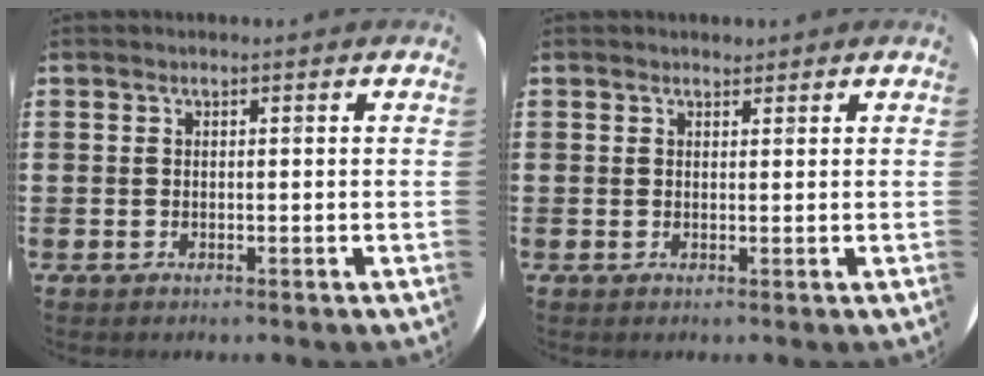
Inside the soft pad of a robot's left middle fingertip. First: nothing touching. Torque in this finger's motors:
{"motor_torque": [0.12, -0.06, 0.00, -0.01]}